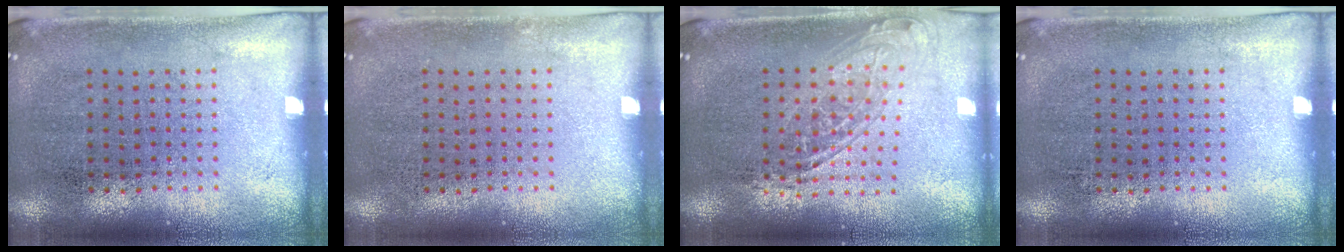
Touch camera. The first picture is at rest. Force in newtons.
{"total": 0.0}
{"total": 1.6, "press": 1.3, "slide": 0.9}
{"total": 0.0}